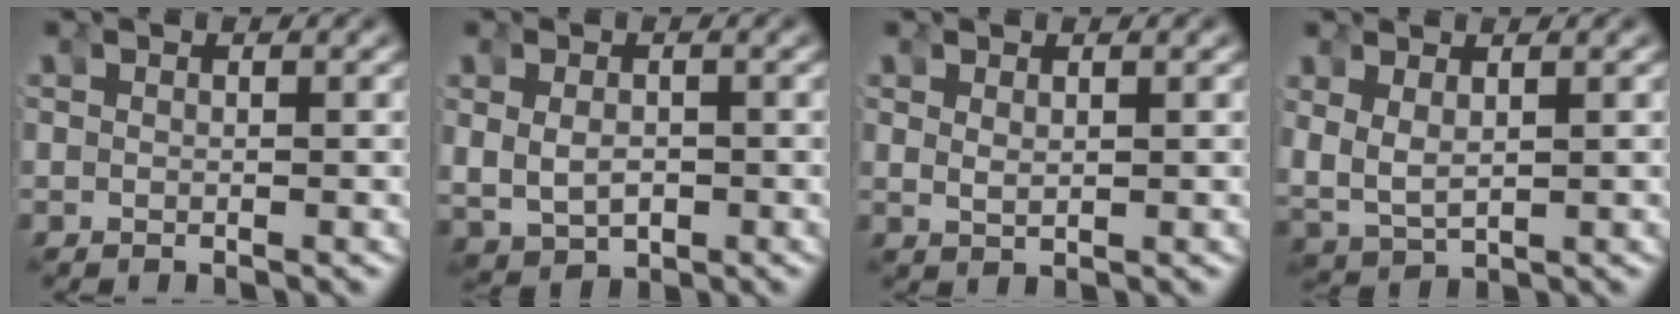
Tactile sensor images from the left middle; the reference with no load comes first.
{"total": 2.9, "force": [-0.1, 2.9, 0.1], "torque": [-0.022, -0.014, 0.005]}
{"total": 1.8, "force": [1.3, -1.2, -0.1], "torque": [0.004, 0.007, 0.026]}
{"total": 3.1, "force": [1.3, 2.8, 0.6], "torque": [-0.055, -0.006, 0.026]}